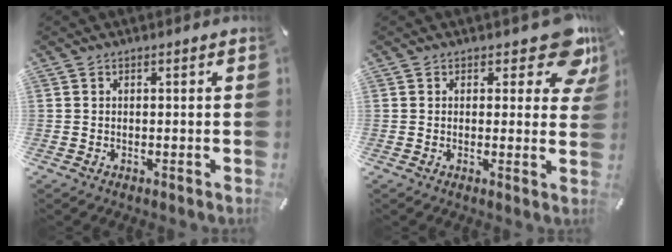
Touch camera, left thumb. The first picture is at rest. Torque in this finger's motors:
{"motor_torque": [0.92, 0.89, 0.38, -0.45, 0.08]}